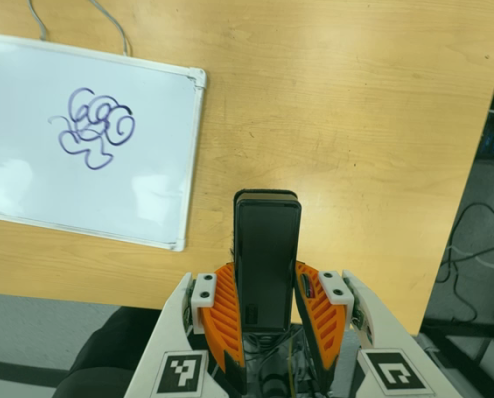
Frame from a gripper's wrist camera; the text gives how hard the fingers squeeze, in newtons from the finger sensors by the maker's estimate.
{"total": 5.6, "left": 3.5, "right": 7.7}